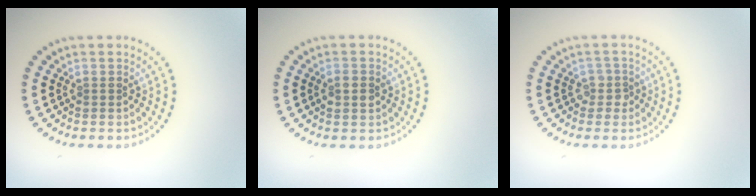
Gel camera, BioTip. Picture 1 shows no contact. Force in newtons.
{"total": 2.1, "press": 2.1, "slide": 0.0}
{"total": 1.3, "press": 1.2, "slide": 0.7}